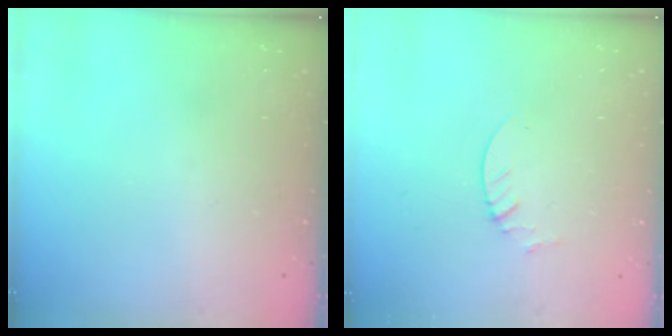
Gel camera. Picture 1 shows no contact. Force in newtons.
{"total": 1.9, "press": 1.9, "slide": 0.2}